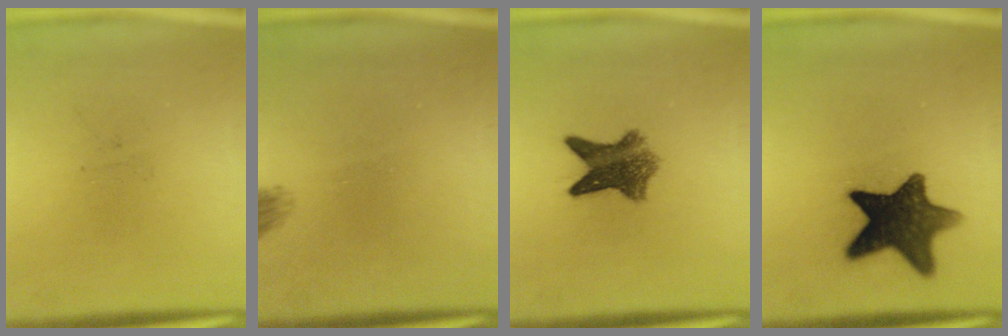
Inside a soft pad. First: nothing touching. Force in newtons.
{"total": 1.3}
{"total": 6.9}
{"total": 12.6}